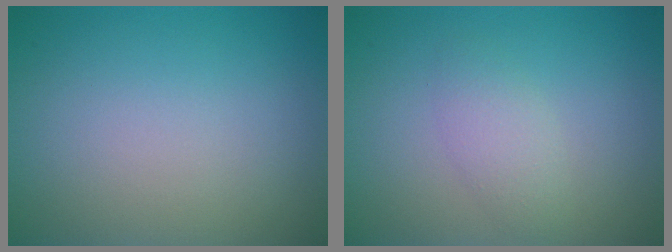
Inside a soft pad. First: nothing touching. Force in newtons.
{"total": 1.7, "press": 1.7, "slide": 0.1}